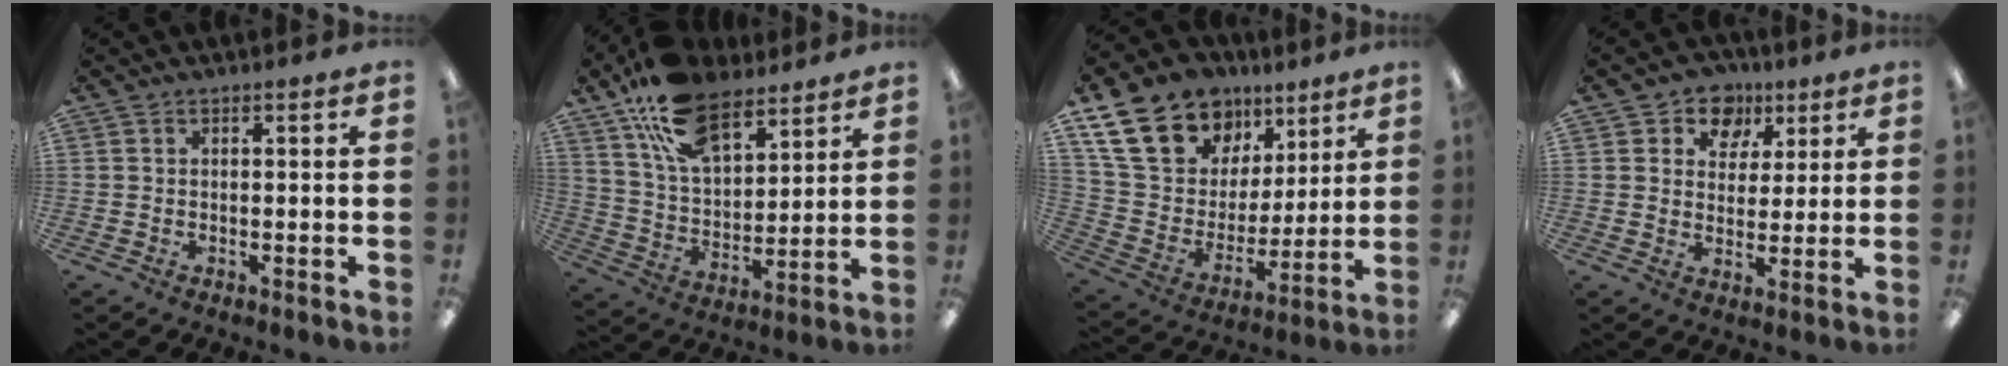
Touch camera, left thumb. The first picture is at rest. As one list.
[{"total": 18.4, "force": [12.1, 9.4, 10.2], "torque": [-0.194, -0.048, 0.222]}, {"total": 21.4, "force": [12.7, 14.6, 8.9], "torque": [-0.168, -0.054, 0.246]}, {"total": 8.0, "force": [4.6, 6.2, 2.2], "torque": [-0.031, -0.024, 0.082]}]